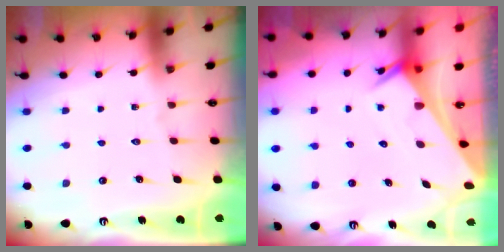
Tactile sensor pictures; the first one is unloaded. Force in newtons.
{"total": 2.7, "press": 2.7, "slide": 0.1}